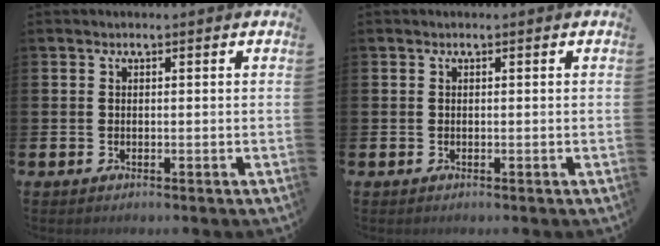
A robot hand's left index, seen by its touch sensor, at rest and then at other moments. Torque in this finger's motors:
{"motor_torque": [0.11, -0.09, 0.11, 0.02]}